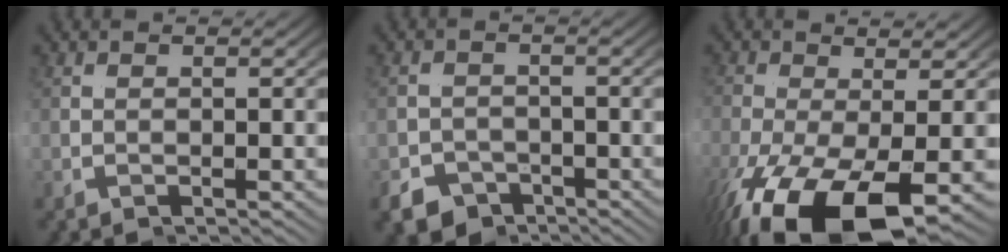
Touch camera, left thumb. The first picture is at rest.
{"total": 4.3, "force": [-2.0, 3.6, 1.1], "torque": [-0.028, -0.025, -0.031]}
{"total": 8.3, "force": [-5.1, 2.3, 6.1], "torque": [-0.118, -0.029, -0.069]}